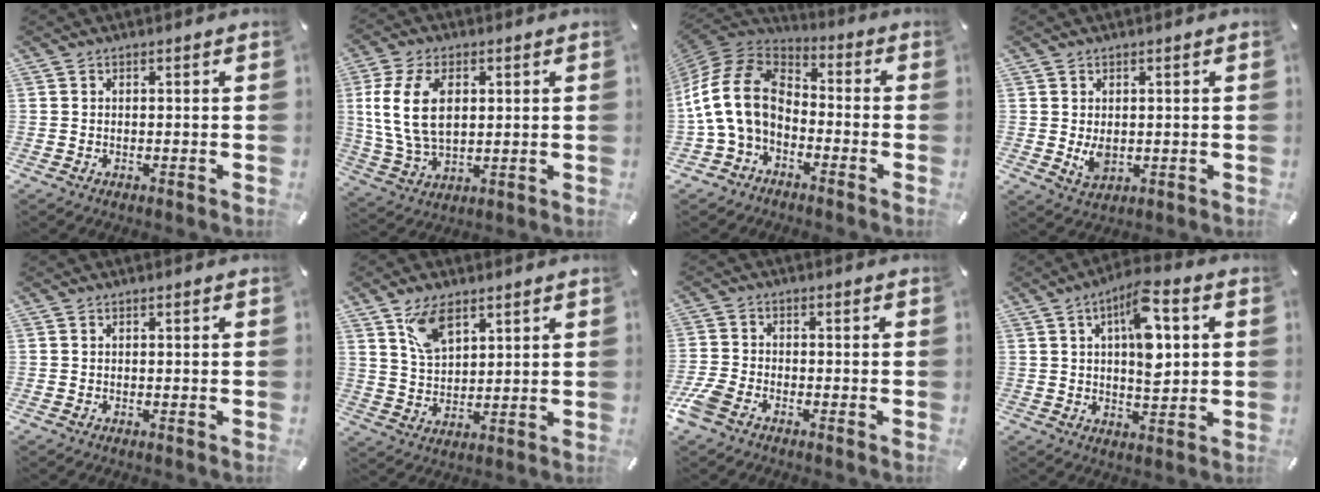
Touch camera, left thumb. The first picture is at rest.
{"total": 12.1, "force": [2.4, 7.7, 9.0], "torque": [-0.208, 0.000, 0.040]}
{"total": 15.4, "force": [-3.6, 11.1, 10.0], "torque": [-0.221, 0.029, -0.071]}
{"total": 4.2, "force": [0.2, 3.2, 2.7], "torque": [-0.046, -0.008, 0.003]}
{"total": 0.0}
{"total": 8.0, "force": [5.0, 4.3, 4.6], "torque": [-0.087, -0.010, 0.093]}
{"total": 4.8, "force": [-3.0, 2.5, 2.6], "torque": [-0.072, 0.005, -0.062]}
{"total": 11.4, "force": [3.6, 5.0, 9.6], "torque": [-0.144, -0.009, 0.057]}